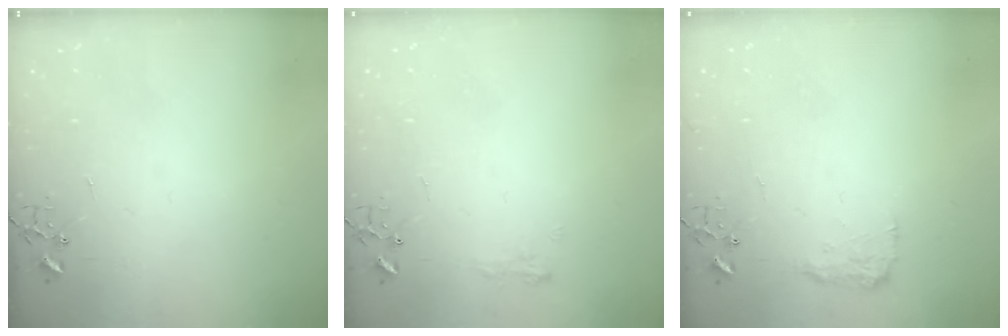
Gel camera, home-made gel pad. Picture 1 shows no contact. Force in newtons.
{"total": 8.5, "press": 8.5, "slide": 0.6}
{"total": 8.7, "press": 8.6, "slide": 0.5}